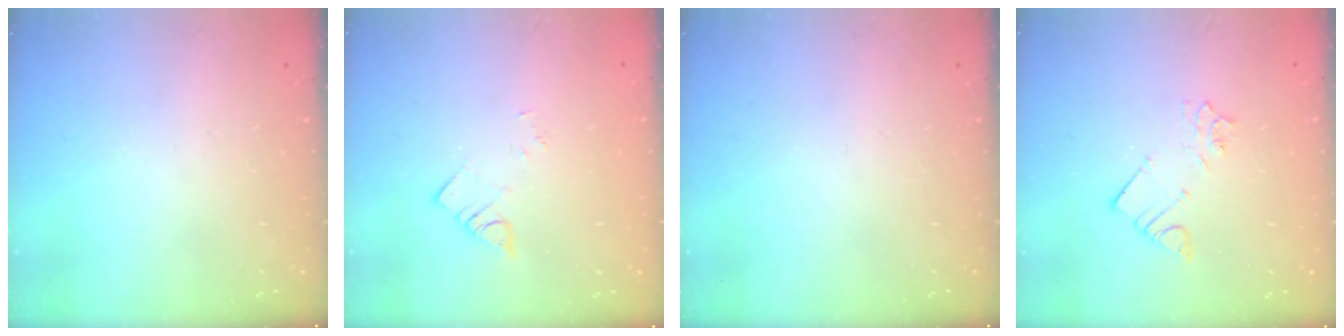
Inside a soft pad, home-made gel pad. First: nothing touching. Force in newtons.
{"total": 2.2, "press": 2.1, "slide": 0.4}
{"total": 0.0}
{"total": 2.2, "press": 2.2, "slide": 0.1}